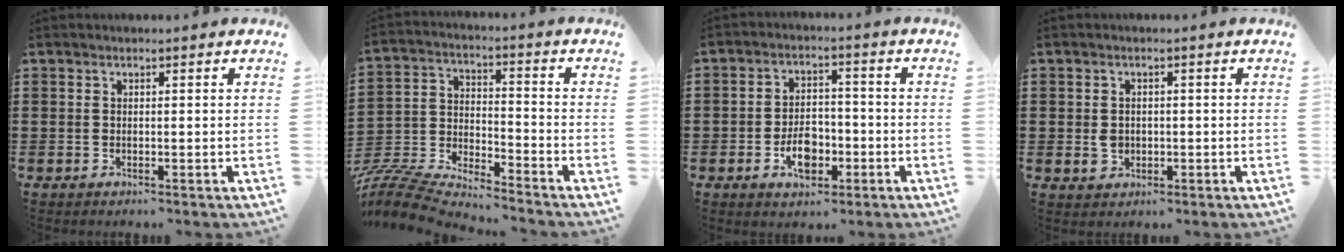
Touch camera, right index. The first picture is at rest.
{"total": 6.7, "force": [-6.6, 0.7, 0.8], "torque": [-0.044, -0.014, -0.141]}
{"total": 5.7, "force": [-2.2, 3.4, 4.0], "torque": [-0.060, -0.003, -0.041]}
{"total": 2.3, "force": [-0.2, 2.0, 1.1], "torque": [-0.028, 0.003, -0.005]}